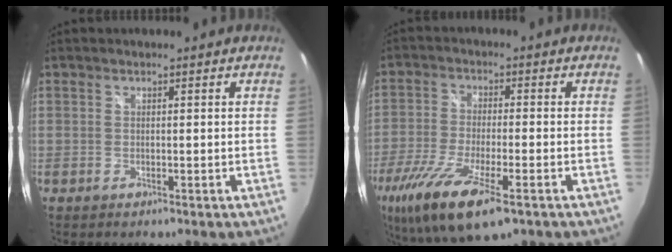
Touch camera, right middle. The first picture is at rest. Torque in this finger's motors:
{"motor_torque": [1.48, -0.66, 0.46, 0.21]}